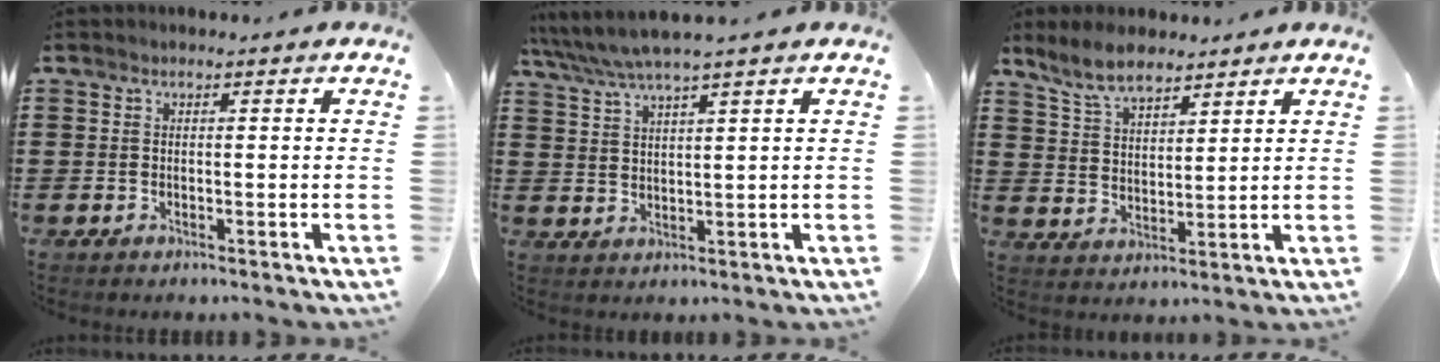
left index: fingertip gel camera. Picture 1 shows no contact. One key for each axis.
{"total": 4.7, "fx": 3.9, "fy": -0.1, "fz": 2.5, "tx": -0.061, "ty": -0.011, "tz": 0.068}
{"total": 6.5, "fx": 5.5, "fy": 2.3, "fz": 2.7, "tx": -0.070, "ty": -0.002, "tz": 0.103}